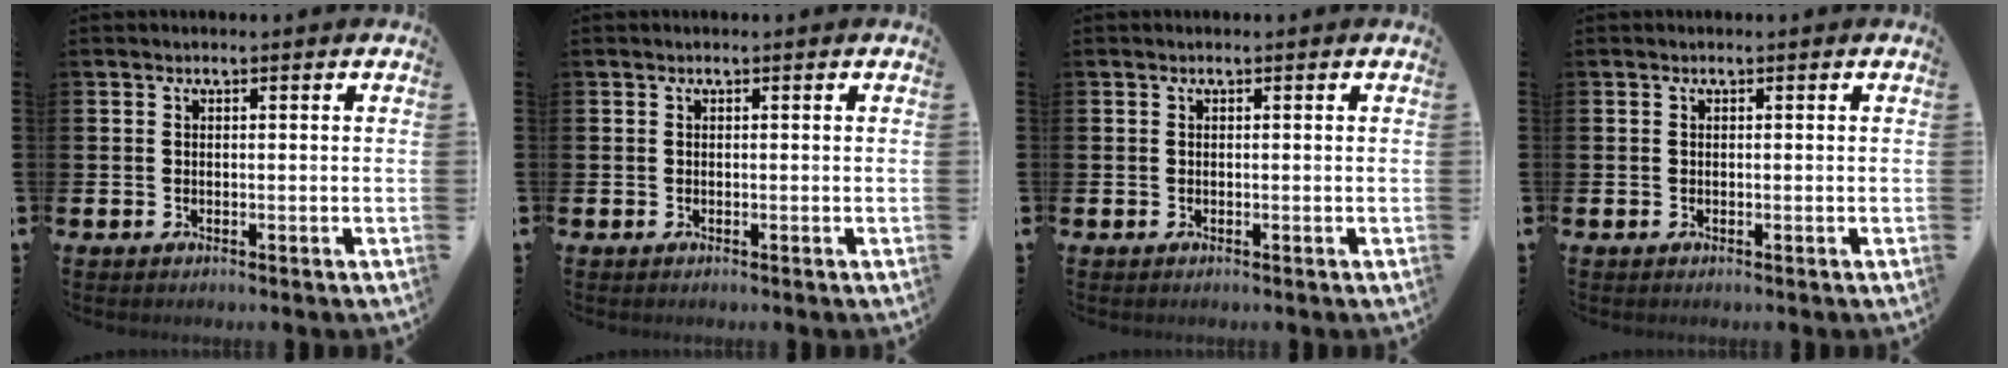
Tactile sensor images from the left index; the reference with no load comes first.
{"total": 0.0}
{"total": 0.0}
{"total": 0.0}